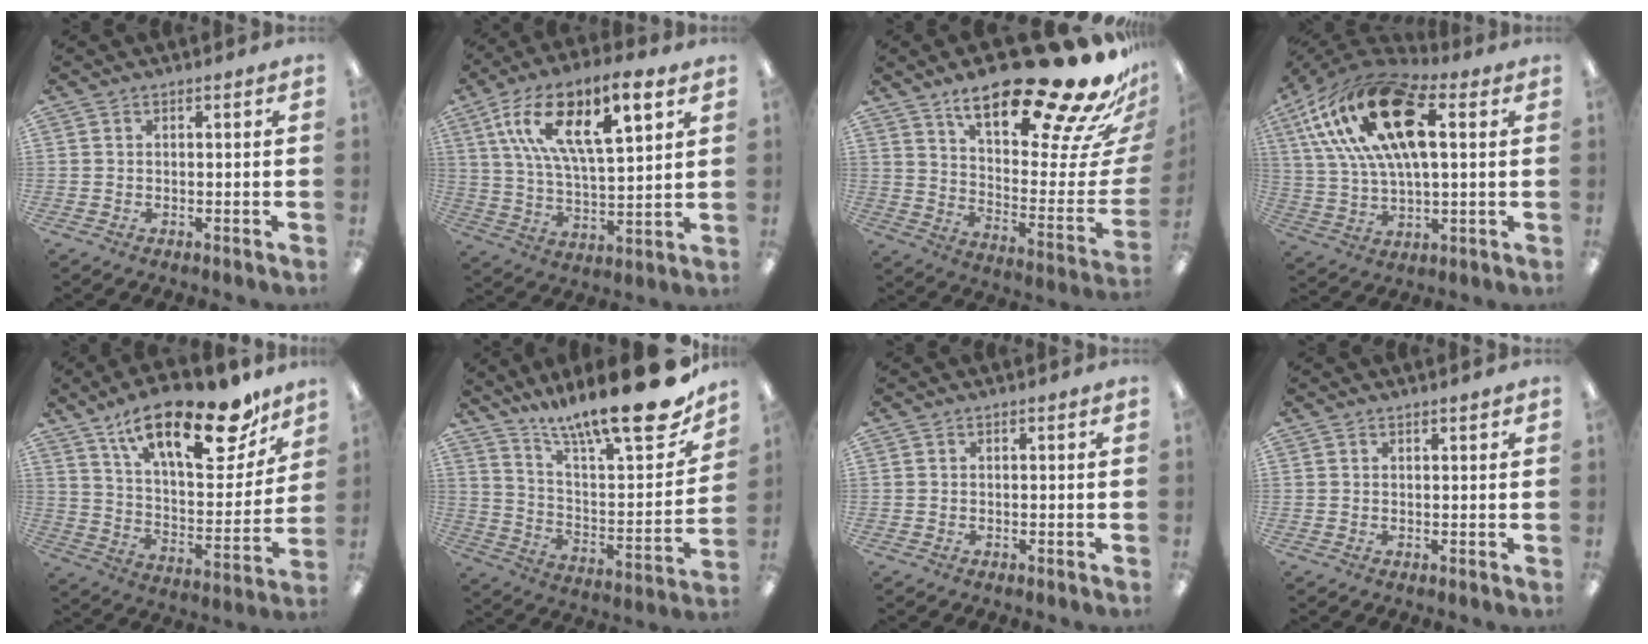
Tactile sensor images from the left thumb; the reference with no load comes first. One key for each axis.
{"total": 17.8, "fx": 9.3, "fy": 6.6, "fz": 13.7, "tx": -0.244, "ty": -0.024, "tz": 0.158}
{"total": 28.9, "fx": 20.4, "fy": 7.8, "fz": 18.9, "tx": -0.259, "ty": -0.148, "tz": 0.327}
{"total": 23.8, "fx": 9.3, "fy": 11.2, "fz": 18.9, "tx": -0.364, "ty": -0.009, "tz": 0.154}
{"total": 26.3, "fx": 17.3, "fy": 10.2, "fz": 17.0, "tx": -0.245, "ty": -0.103, "tz": 0.286}
{"total": 22.8, "fx": 17.2, "fy": 4.6, "fz": 14.3, "tx": -0.210, "ty": -0.126, "tz": 0.278}
{"total": 0.0}
{"total": 0.9, "fx": 0.8, "fy": 0.0, "fz": 0.4, "tx": -0.001, "ty": -0.004, "tz": 0.012}